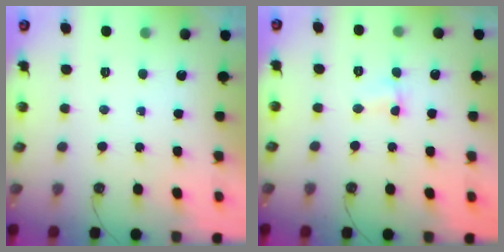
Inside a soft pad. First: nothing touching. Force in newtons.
{"total": 2.0, "press": 1.9, "slide": 0.5}